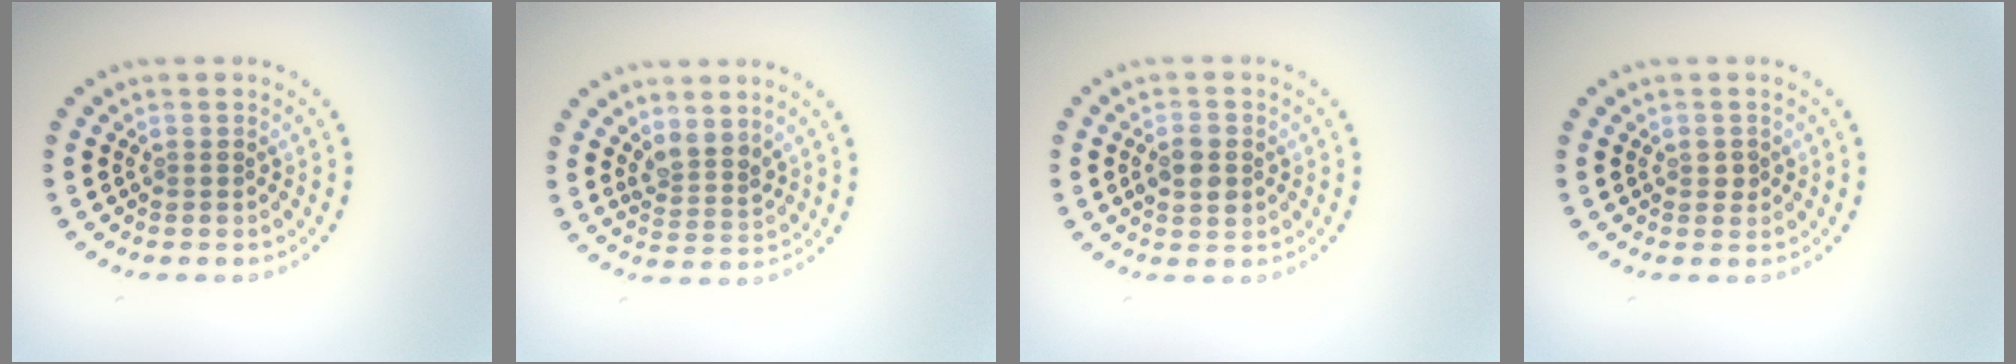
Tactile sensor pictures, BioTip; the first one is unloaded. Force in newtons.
{"total": 2.4, "press": 1.9, "slide": 1.5}
{"total": 2.8, "press": 2.8, "slide": 0.1}
{"total": 1.0, "press": 1.0, "slide": 0.2}